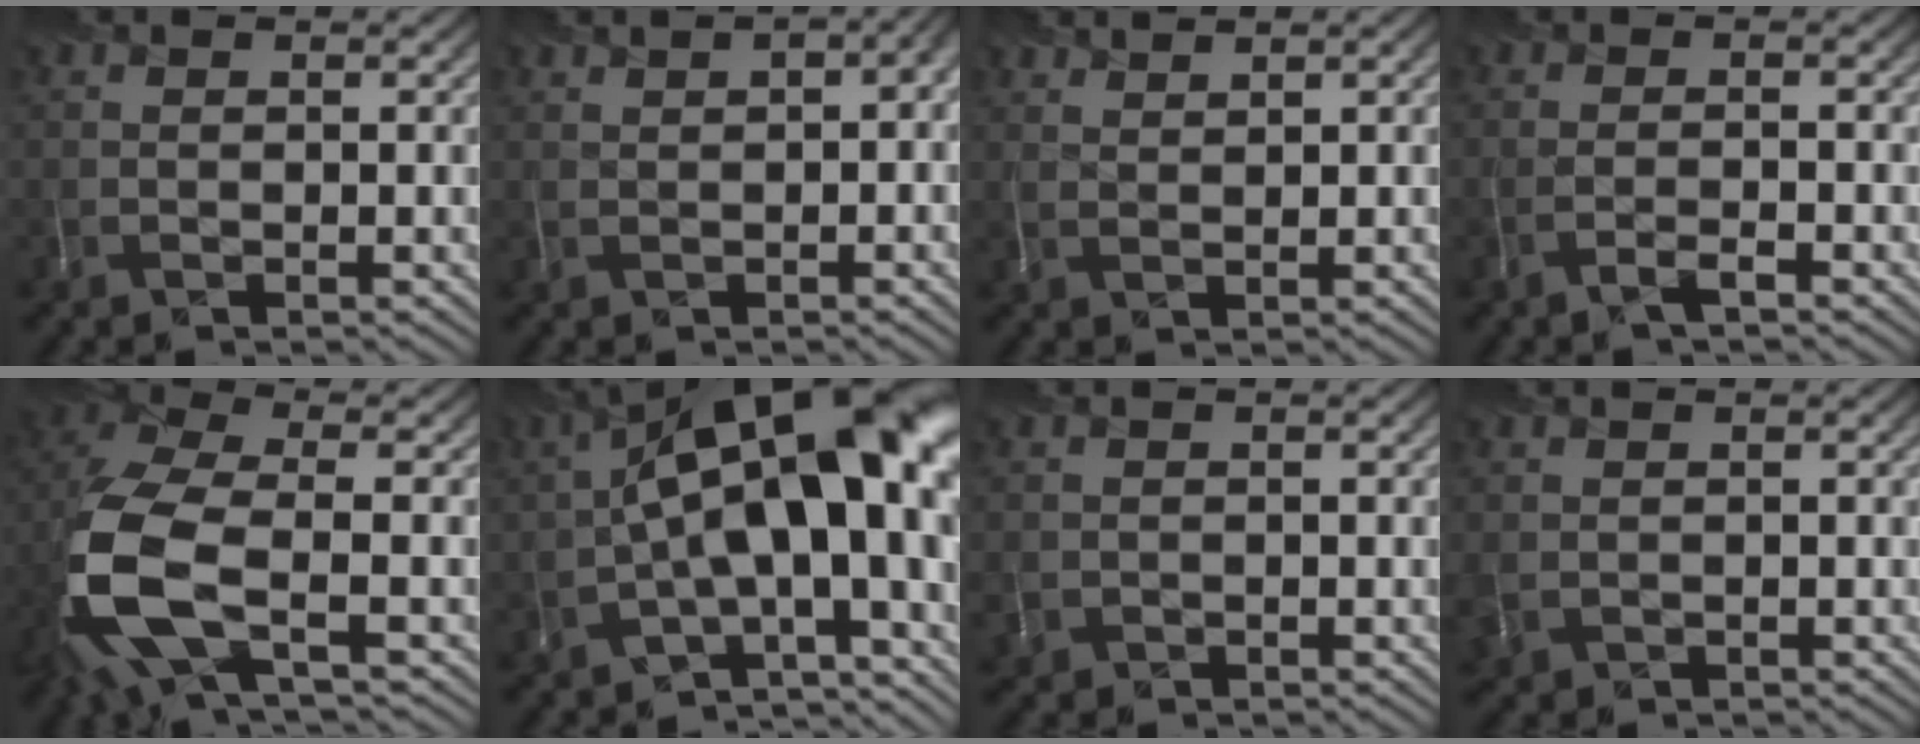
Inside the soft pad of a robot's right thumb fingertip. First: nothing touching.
{"total": 2.2, "force": [0.2, 1.0, 2.0], "torque": [-0.031, 0.003, 0.009]}
{"total": 2.0, "force": [2.0, 0.3, 0.0], "torque": [-0.006, 0.007, 0.040]}
{"total": 1.6, "force": [-1.1, 0.1, 1.1], "torque": [-0.008, 0.011, -0.033]}
{"total": 12.0, "force": [-3.2, 5.4, 10.2], "torque": [-0.260, -0.017, -0.065]}
{"total": 19.0, "force": [-0.9, 7.7, 17.4], "torque": [-0.232, 0.022, -0.013]}
{"total": 2.0, "force": [-0.3, 1.8, 0.8], "torque": [-0.021, -0.005, -0.008]}
{"total": 2.7, "force": [-0.1, 2.1, 1.7], "torque": [-0.050, -0.001, -0.004]}